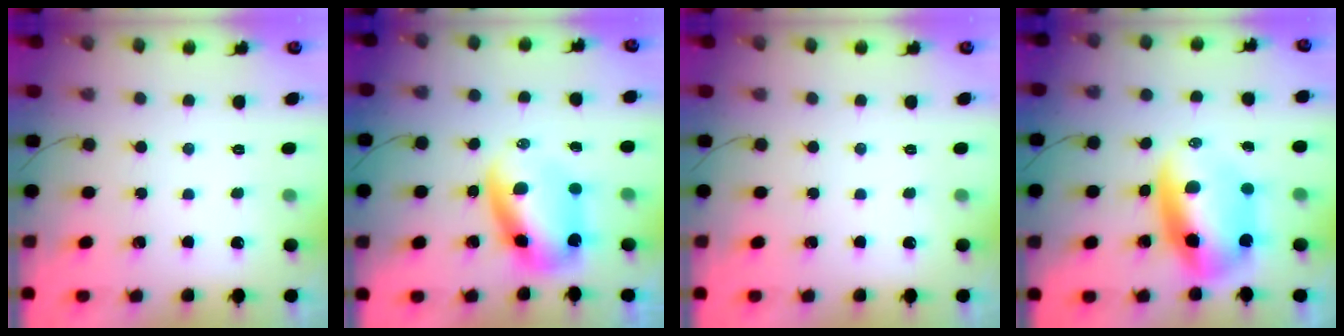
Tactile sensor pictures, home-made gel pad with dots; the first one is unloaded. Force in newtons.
{"total": 7.2, "press": 7.1, "slide": 1.3}
{"total": 0.0}
{"total": 11.0, "press": 10.6, "slide": 2.7}